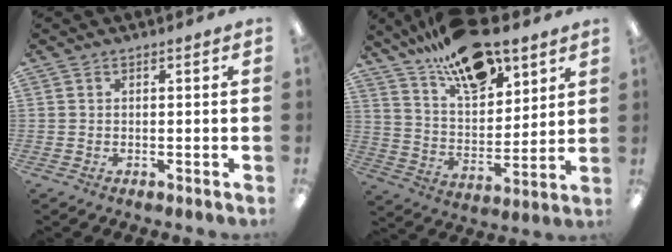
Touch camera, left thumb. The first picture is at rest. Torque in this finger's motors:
{"motor_torque": [1.72, 1.45, 1.45, -1.32, 0.14]}